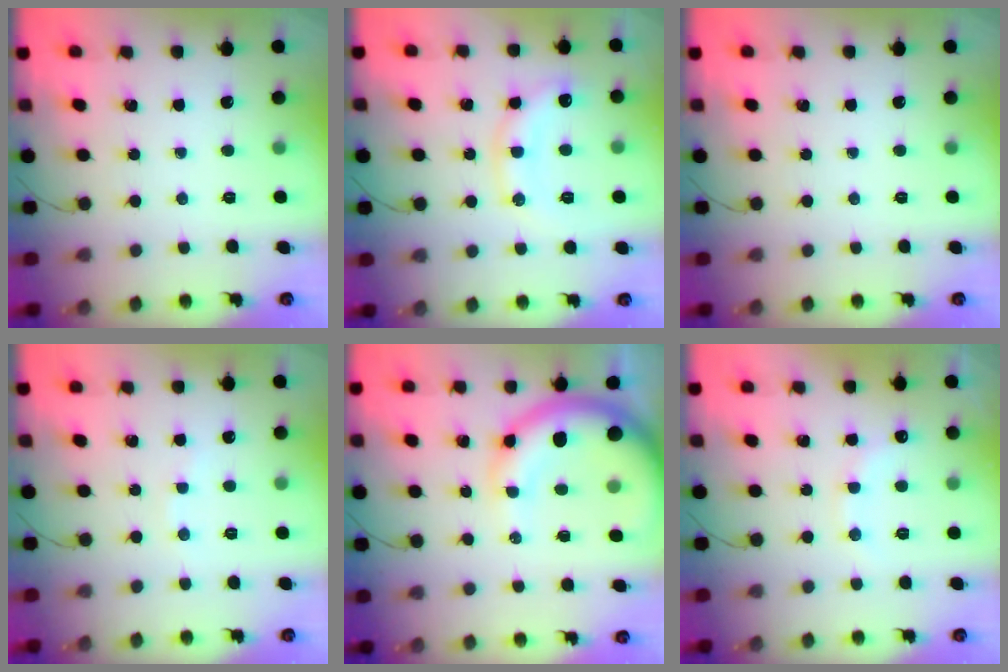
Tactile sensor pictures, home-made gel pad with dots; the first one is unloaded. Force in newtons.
{"total": 11.7, "press": 11.7, "slide": 0.6}
{"total": 0.0}
{"total": 2.3, "press": 2.1, "slide": 0.7}
{"total": 12.0, "press": 11.6, "slide": 3.0}
{"total": 9.8, "press": 9.7, "slide": 1.4}